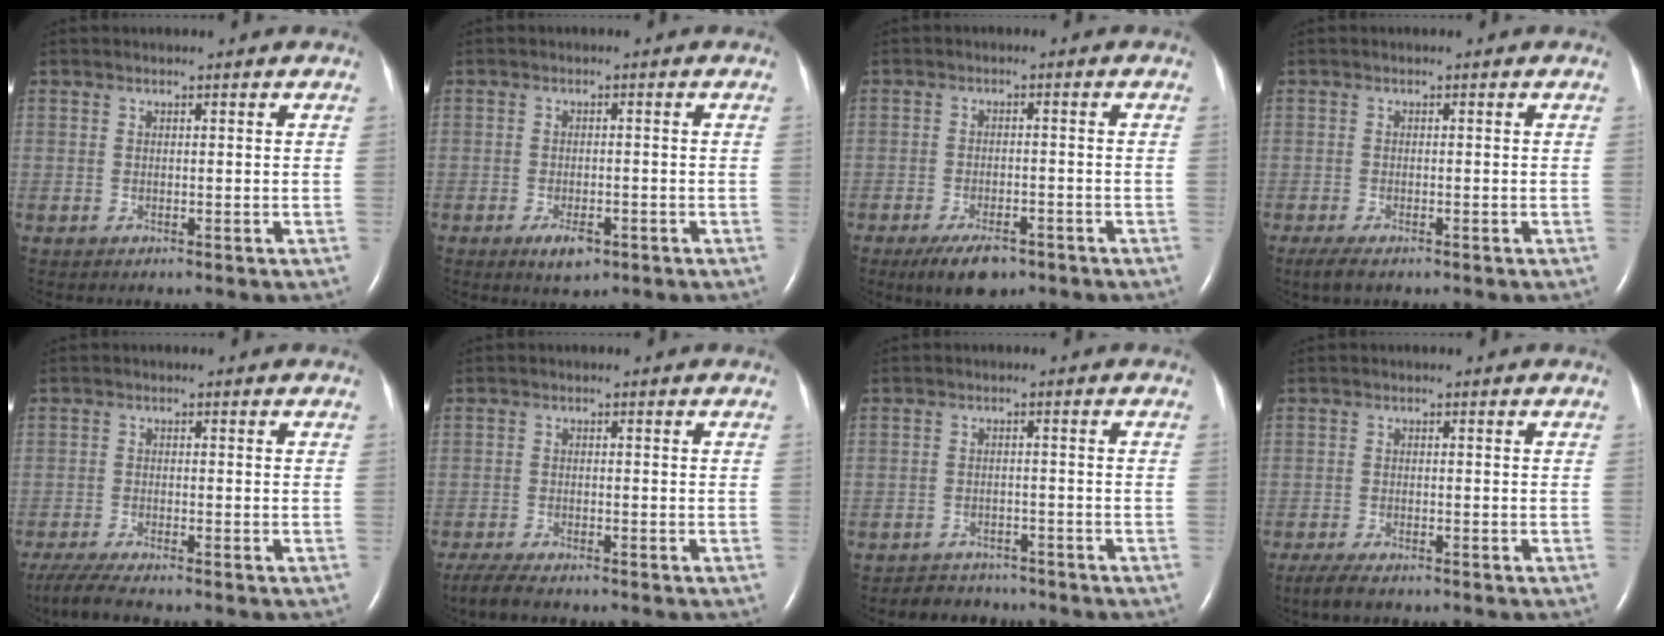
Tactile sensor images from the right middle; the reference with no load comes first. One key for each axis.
{"total": 3.4, "fx": -1.9, "fy": 1.4, "fz": 2.4, "tx": -0.045, "ty": -0.002, "tz": -0.025}
{"total": 5.9, "fx": -4.1, "fy": 2.3, "fz": 3.6, "tx": -0.067, "ty": -0.005, "tz": -0.063}
{"total": 3.0, "fx": -2.0, "fy": 0.9, "fz": 1.9, "tx": -0.039, "ty": -0.008, "tz": -0.032}
{"total": 5.0, "fx": -4.1, "fy": 0.1, "fz": 2.8, "tx": -0.054, "ty": -0.017, "tz": -0.075}
{"total": 4.6, "fx": -3.8, "fy": 0.9, "fz": 2.5, "tx": -0.049, "ty": -0.014, "tz": -0.062}
{"total": 4.1, "fx": -3.6, "fy": 1.9, "fz": -0.5, "tx": 0.008, "ty": 0.003, "tz": -0.055}
{"total": 3.5, "fx": -2.7, "fy": 0.9, "fz": 2.1, "tx": -0.044, "ty": -0.009, "tz": -0.042}